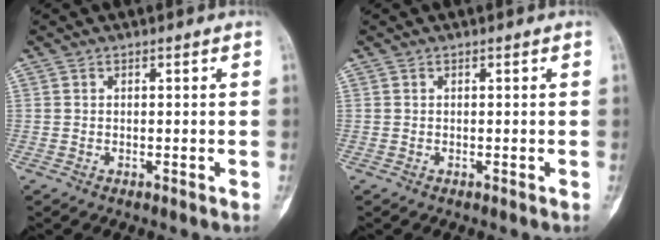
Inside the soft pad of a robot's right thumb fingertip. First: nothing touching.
{"total": 0.0}